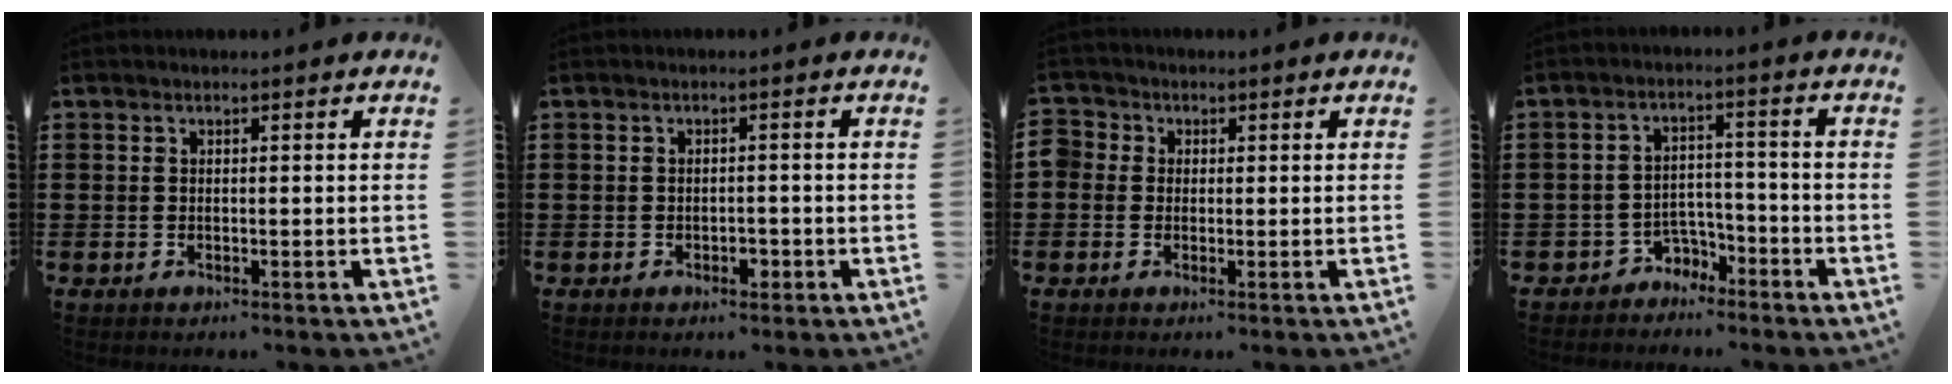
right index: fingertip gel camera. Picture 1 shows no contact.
{"total": 1.1, "force": [-0.8, 0.6, 0.5], "torque": [-0.013, -0.003, -0.016]}
{"total": 2.0, "force": [-0.2, 2.0, 0.2], "torque": [-0.016, 0.008, -0.007]}
{"total": 3.6, "force": [-3.2, 1.6, 0.3], "torque": [-0.016, 0.008, -0.066]}